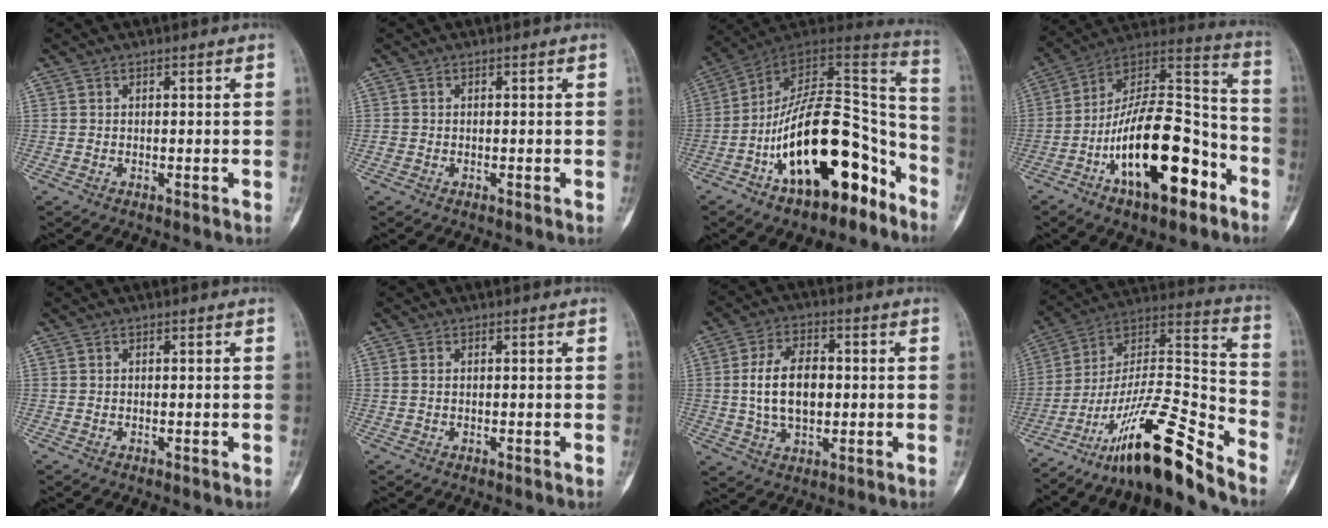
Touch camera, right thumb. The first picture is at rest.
{"total": 0.6, "force": [-0.2, 0.6, 0.2], "torque": [-0.001, 0.003, -0.005]}
{"total": 23.4, "force": [-11.3, 11.5, 17.0], "torque": [-0.227, 0.113, -0.177]}
{"total": 23.9, "force": [-10.1, 10.2, 19.1], "torque": [-0.307, 0.079, -0.163]}
{"total": 0.0}
{"total": 0.5, "force": [0.0, 0.4, 0.4], "torque": [-0.009, 0.000, 0.000]}
{"total": 10.8, "force": [0.3, 6.6, 8.6], "torque": [-0.142, 0.008, 0.007]}
{"total": 21.2, "force": [-15.7, 3.5, 13.9], "torque": [-0.239, 0.108, -0.274]}